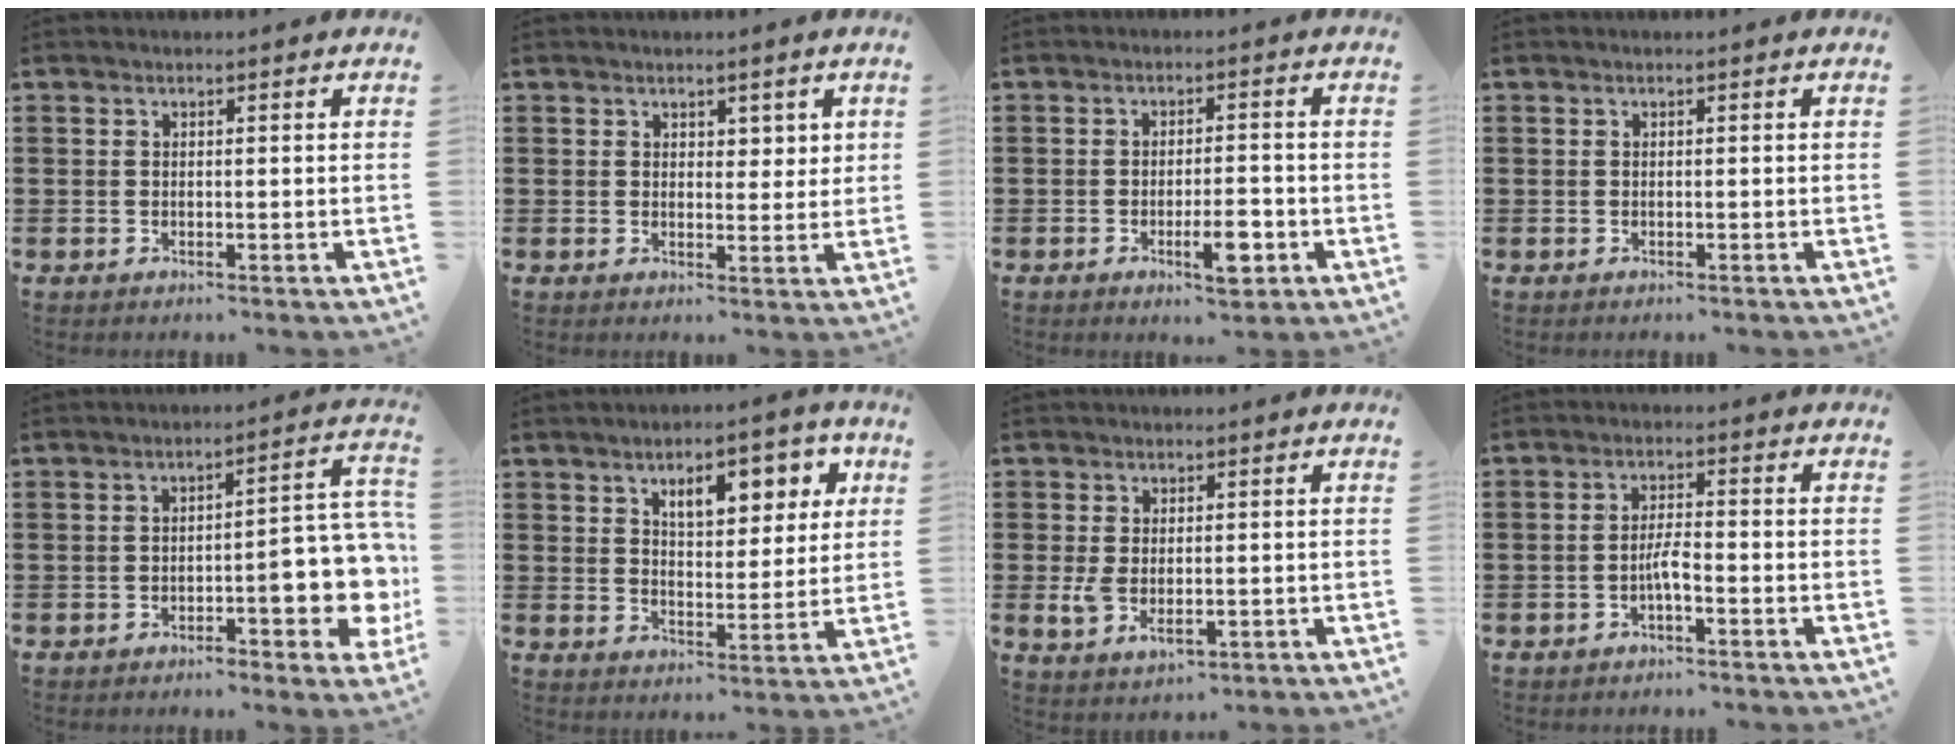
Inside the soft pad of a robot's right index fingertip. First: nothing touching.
{"total": 2.4, "force": [1.6, 1.6, 0.6], "torque": [0.000, 0.003, 0.026]}
{"total": 5.4, "force": [-2.4, 1.5, 4.6], "torque": [-0.078, 0.001, -0.041]}
{"total": 0.0}
{"total": 9.6, "force": [-1.8, 3.7, 8.6], "torque": [-0.093, -0.028, -0.033]}
{"total": 7.9, "force": [4.0, 3.8, 5.7], "torque": [-0.087, -0.002, 0.061]}
{"total": 3.2, "force": [-0.4, 1.8, 2.6], "torque": [-0.066, -0.004, -0.010]}
{"total": 2.9, "force": [-1.4, 0.6, 2.5], "torque": [-0.053, 0.001, -0.028]}